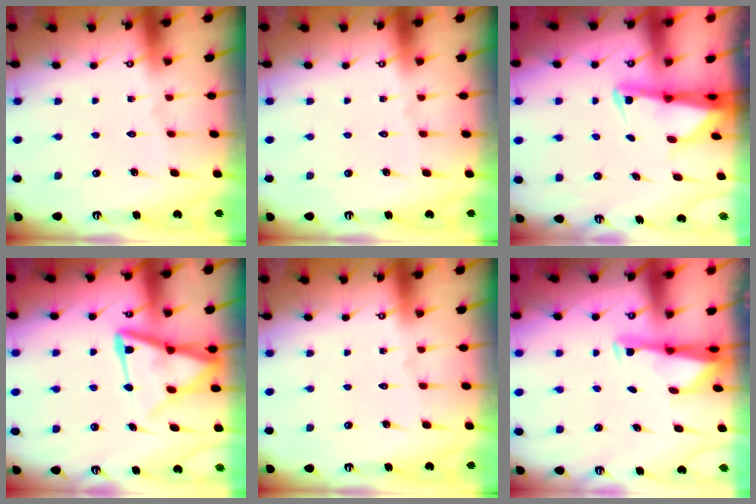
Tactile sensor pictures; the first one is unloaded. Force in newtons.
{"total": 0.0}
{"total": 2.9, "press": 2.9, "slide": 0.4}
{"total": 14.4, "press": 14.3, "slide": 1.5}
{"total": 0.0}
{"total": 2.7, "press": 2.7, "slide": 0.4}